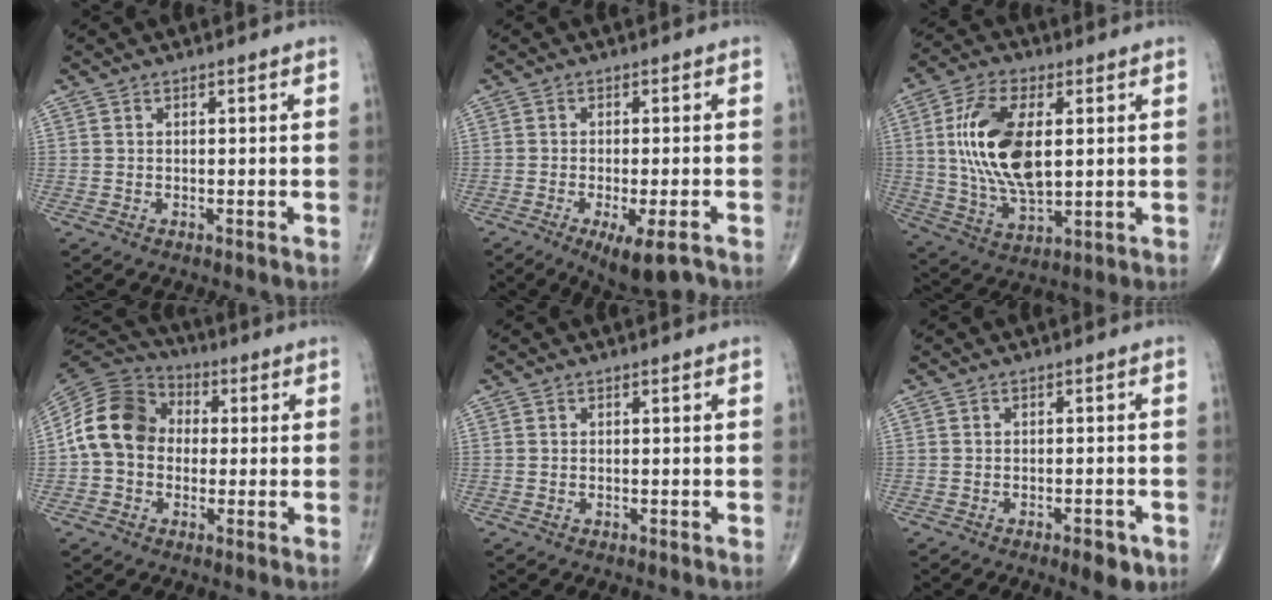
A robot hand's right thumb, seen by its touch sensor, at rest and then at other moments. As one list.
[{"total": 7.1, "force": [-4.0, 1.8, 5.6], "torque": [-0.084, -0.006, -0.059]}, {"total": 16.8, "force": [2.5, 8.3, 14.4], "torque": [-0.279, -0.011, 0.051]}, {"total": 12.7, "force": [0.0, 10.3, 7.5], "torque": [-0.127, 0.036, -0.015]}, {"total": 0.0}, {"total": 4.0, "force": [-2.3, 1.6, 3.0], "torque": [-0.034, 0.005, -0.028]}]